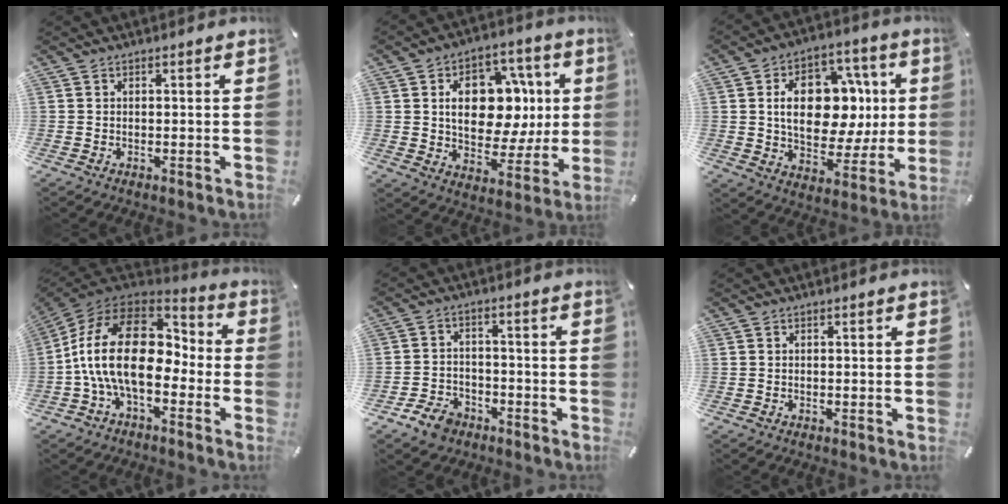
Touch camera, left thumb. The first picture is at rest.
{"total": 16.1, "force": [2.6, 11.8, 10.7], "torque": [-0.154, -0.005, 0.051]}
{"total": 18.0, "force": [2.2, 12.7, 12.5], "torque": [-0.197, 0.000, 0.046]}
{"total": 21.7, "force": [-2.0, 13.0, 17.3], "torque": [-0.353, 0.022, -0.031]}
{"total": 6.4, "force": [-4.2, 4.3, 2.2], "torque": [-0.040, 0.026, -0.078]}
{"total": 0.0}